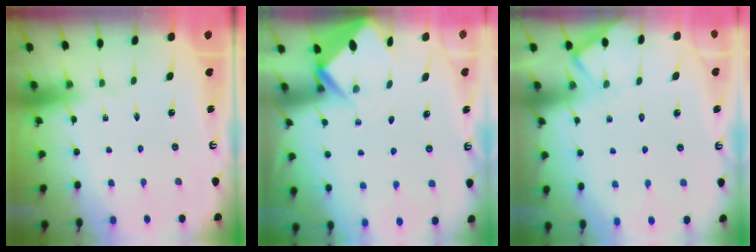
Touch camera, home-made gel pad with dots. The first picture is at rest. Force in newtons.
{"total": 2.7, "press": 2.7, "slide": 0.1}
{"total": 3.9, "press": 3.9, "slide": 0.5}